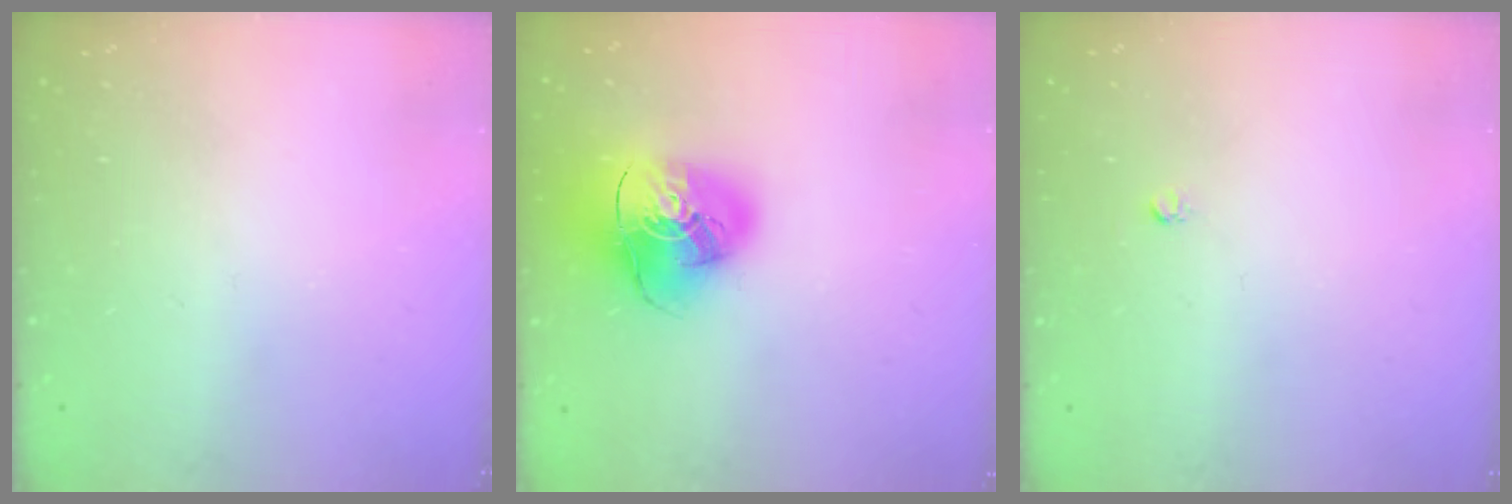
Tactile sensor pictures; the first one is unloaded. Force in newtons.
{"total": 17.3, "press": 17.2, "slide": 2.0}
{"total": 2.5, "press": 2.5, "slide": 0.2}